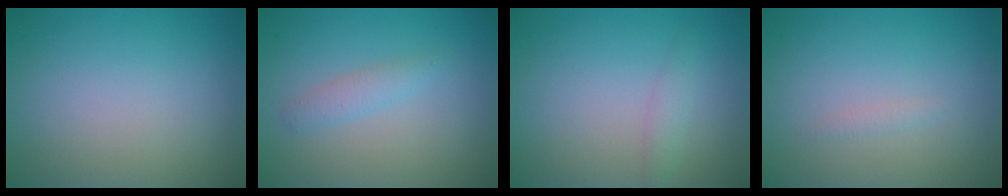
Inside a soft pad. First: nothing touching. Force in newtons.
{"total": 1.5, "press": 1.5, "slide": 0.0}
{"total": 1.3, "press": 1.3, "slide": 0.0}
{"total": 0.5, "press": 0.5, "slide": 0.0}